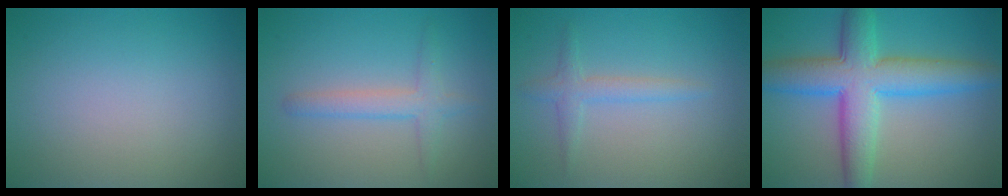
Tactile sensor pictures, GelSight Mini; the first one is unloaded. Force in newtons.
{"total": 2.4, "press": 2.4, "slide": 0.1}
{"total": 1.8, "press": 1.8, "slide": 0.0}
{"total": 8.2, "press": 8.2, "slide": 0.0}